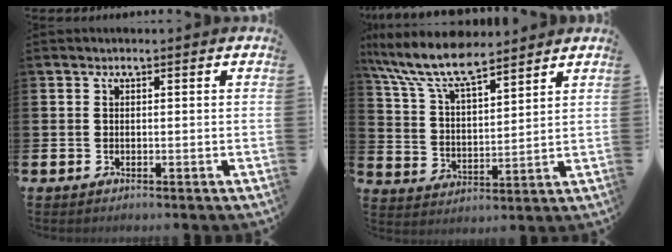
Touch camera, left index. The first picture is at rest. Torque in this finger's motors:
{"motor_torque": [1.11, -1.03, 0.74, 0.21]}